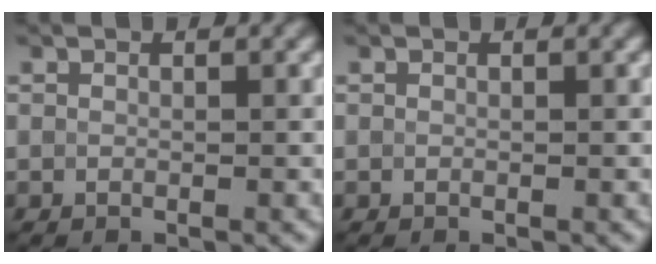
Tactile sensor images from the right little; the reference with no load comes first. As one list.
[{"total": 0.0}]